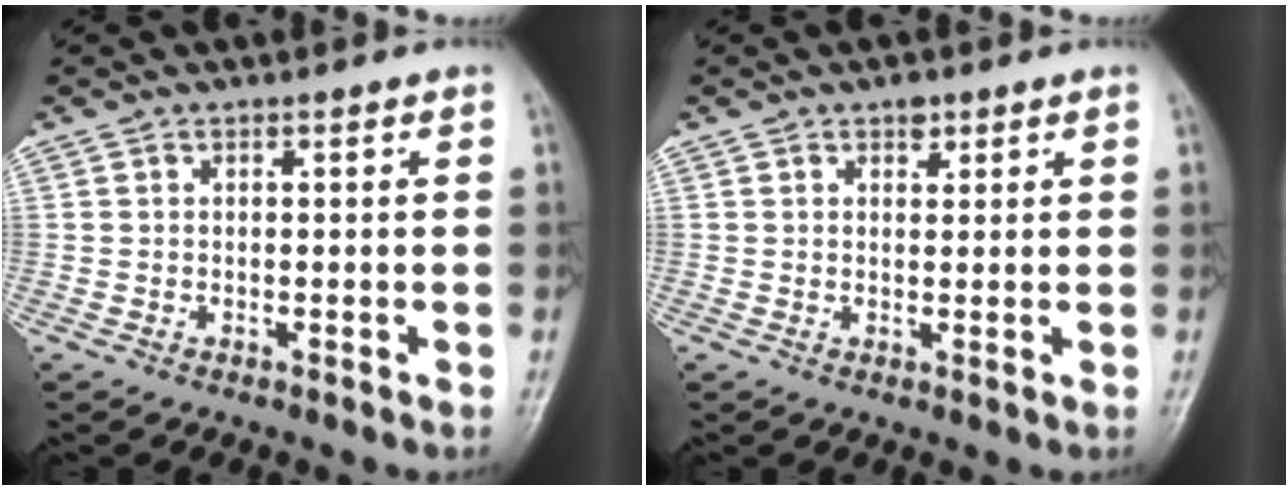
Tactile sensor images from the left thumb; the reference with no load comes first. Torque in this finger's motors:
{"motor_torque": [0.43, 0.19, 0.42, -0.01, -0.01]}